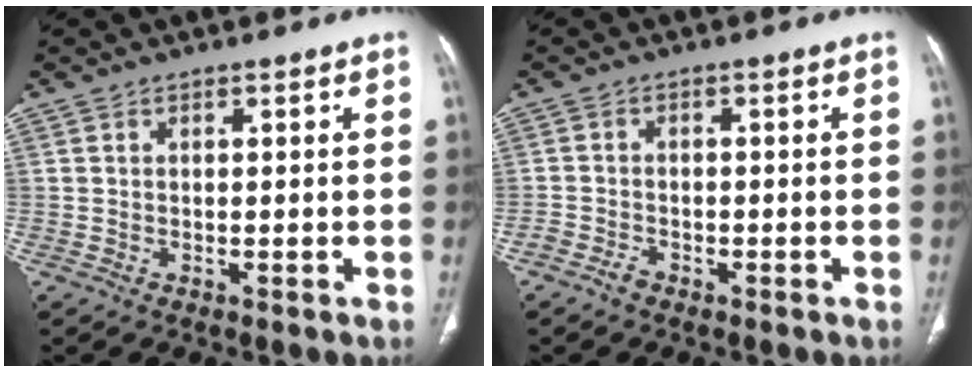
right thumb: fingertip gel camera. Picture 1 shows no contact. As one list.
[{"total": 1.9, "force": [-1.5, 1.0, 0.5], "torque": [-0.013, 0.010, -0.025]}]